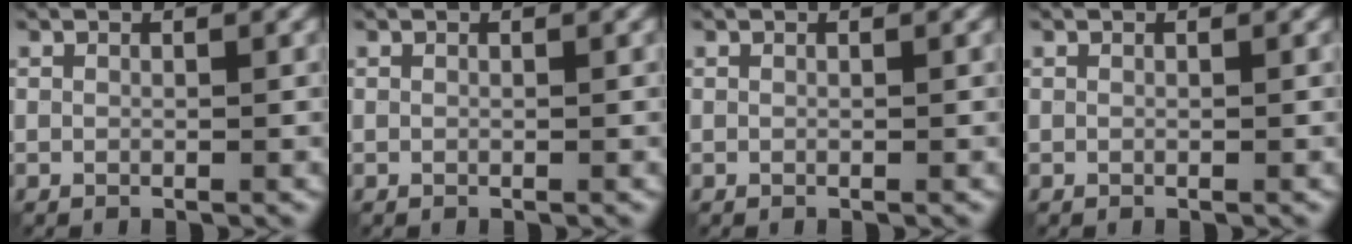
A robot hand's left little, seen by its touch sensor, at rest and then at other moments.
{"total": 0.0}
{"total": 0.0}
{"total": 0.0}